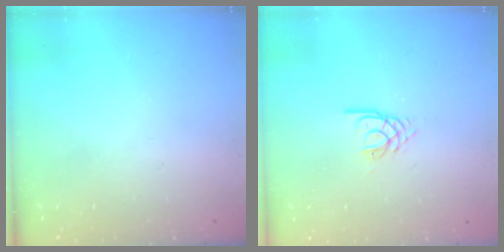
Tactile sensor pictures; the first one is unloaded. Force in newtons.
{"total": 2.8, "press": 2.8, "slide": 0.3}